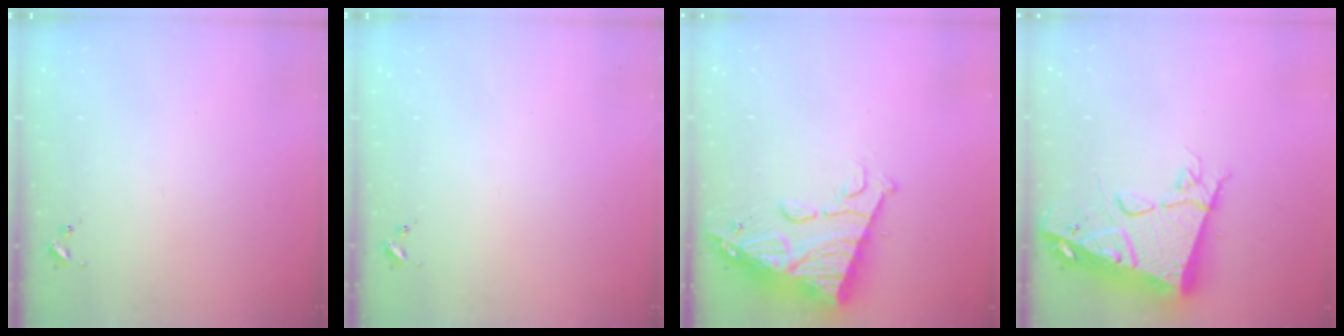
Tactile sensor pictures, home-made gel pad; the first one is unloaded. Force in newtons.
{"total": 0.0}
{"total": 14.9, "press": 14.8, "slide": 1.5}
{"total": 18.3, "press": 18.1, "slide": 2.1}